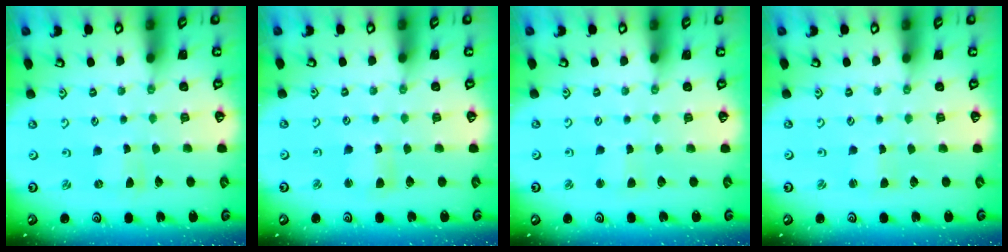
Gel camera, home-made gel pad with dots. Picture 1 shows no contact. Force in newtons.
{"total": 2.8, "press": 2.8, "slide": 0.3}
{"total": 2.6, "press": 2.6, "slide": 0.3}
{"total": 0.5, "press": 0.5, "slide": 0.0}